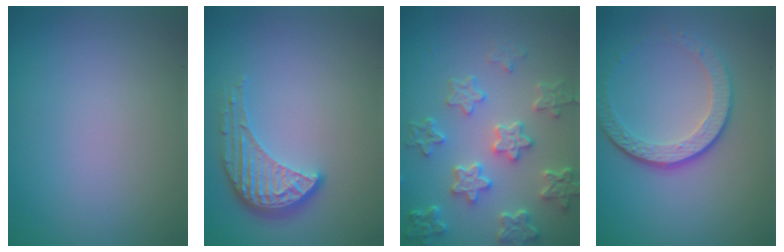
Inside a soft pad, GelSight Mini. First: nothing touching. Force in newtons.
{"total": 4.1, "press": 3.2, "slide": 2.7}
{"total": 5.6, "press": 4.4, "slide": 3.4}
{"total": 4.3, "press": 3.0, "slide": 3.1}